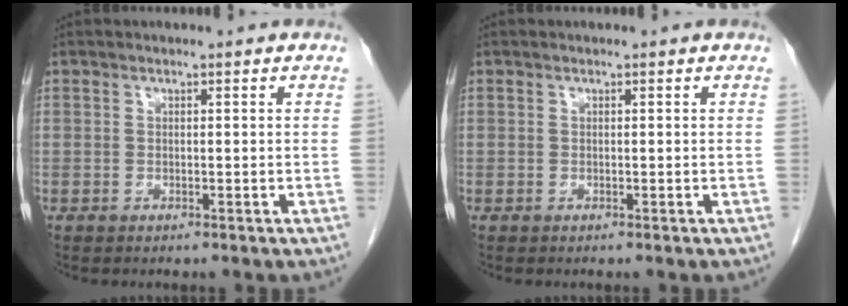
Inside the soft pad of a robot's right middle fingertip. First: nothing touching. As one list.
[{"total": 0.0}]